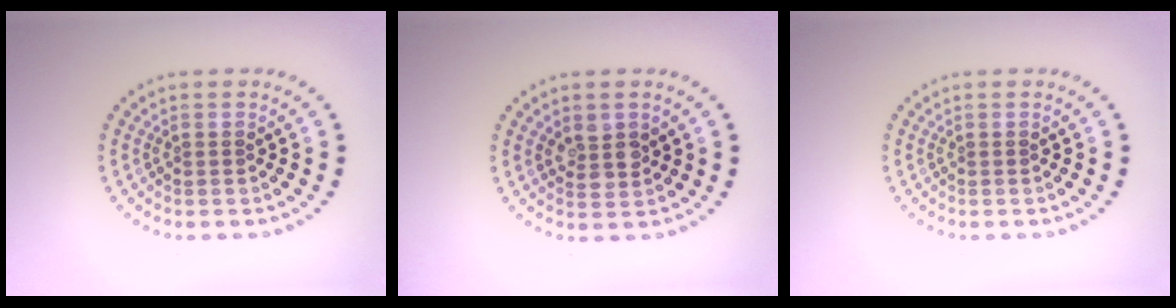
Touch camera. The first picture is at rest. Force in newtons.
{"total": 2.3, "press": 2.1, "slide": 0.9}
{"total": 0.0}